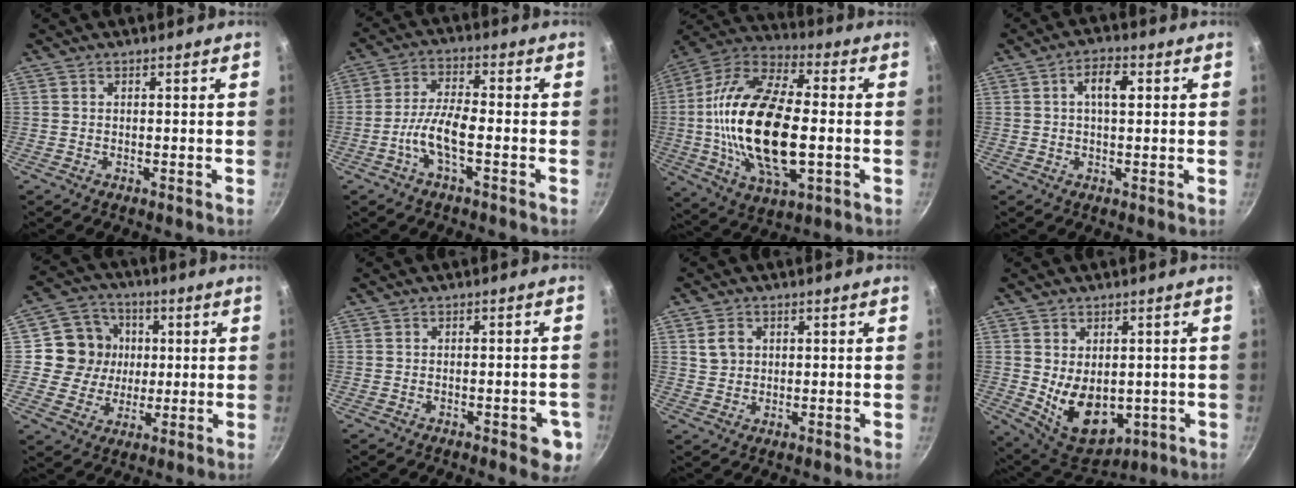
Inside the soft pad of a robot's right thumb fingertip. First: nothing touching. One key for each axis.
{"total": 7.5, "fx": -2.7, "fy": 2.4, "fz": 6.6, "tx": -0.135, "ty": 0.026, "tz": -0.060}
{"total": 25.2, "fx": -1.8, "fy": 12.1, "fz": 22.0, "tx": -0.424, "ty": 0.021, "tz": -0.039}
{"total": 5.2, "fx": 1.1, "fy": 2.4, "fz": 4.4, "tx": -0.070, "ty": 0.009, "tz": 0.012}
{"total": 11.1, "fx": 1.3, "fy": 10.6, "fz": 3.2, "tx": -0.022, "ty": 0.010, "tz": 0.011}
{"total": 5.5, "fx": -2.2, "fy": 2.1, "fz": 4.6, "tx": -0.040, "ty": 0.006, "tz": -0.025}
{"total": 3.5, "fx": 1.1, "fy": 2.9, "fz": 1.7, "tx": -0.016, "ty": 0.002, "tz": 0.022}
{"total": 12.3, "fx": -0.8, "fy": 8.3, "fz": 9.0, "tx": -0.113, "ty": -0.023, "tz": 0.015}